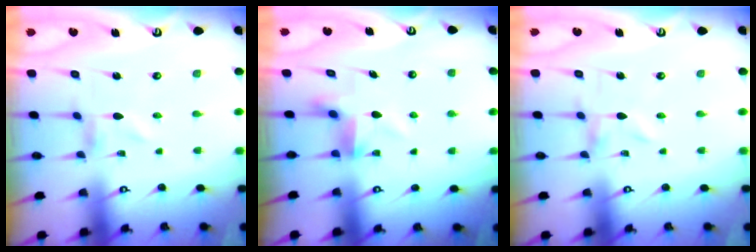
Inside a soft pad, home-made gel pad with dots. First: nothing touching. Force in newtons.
{"total": 5.2, "press": 5.2, "slide": 0.2}
{"total": 0.0}